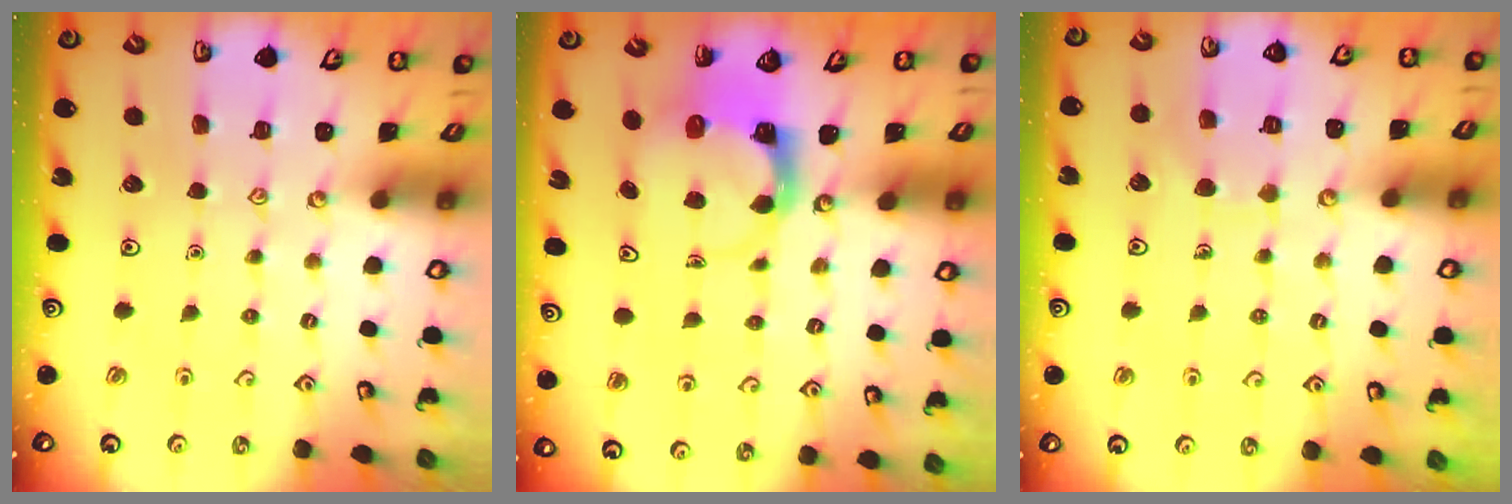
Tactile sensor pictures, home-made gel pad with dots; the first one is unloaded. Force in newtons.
{"total": 3.7, "press": 3.7, "slide": 0.5}
{"total": 6.6, "press": 6.6, "slide": 0.5}